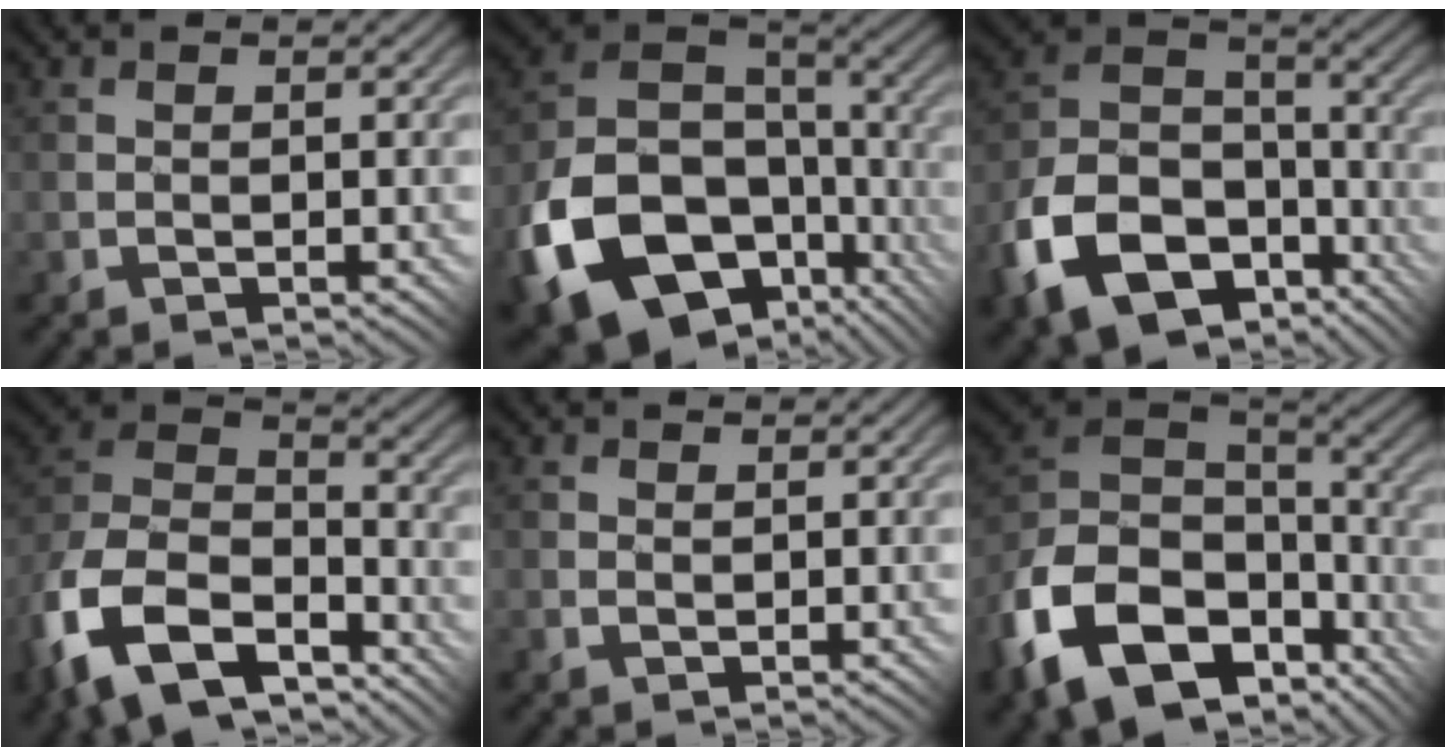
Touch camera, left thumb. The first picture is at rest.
{"total": 18.6, "force": [-7.9, 12.8, 11.0], "torque": [-0.254, -0.046, -0.126]}
{"total": 15.3, "force": [-8.3, 9.7, 8.4], "torque": [-0.190, -0.034, -0.152]}
{"total": 16.6, "force": [-10.2, 9.5, 9.0], "torque": [-0.245, -0.038, -0.185]}
{"total": 0.8, "force": [0.4, 0.6, 0.4], "torque": [-0.010, -0.001, 0.009]}
{"total": 17.0, "force": [-8.1, 10.8, 10.2], "torque": [-0.254, -0.033, -0.134]}